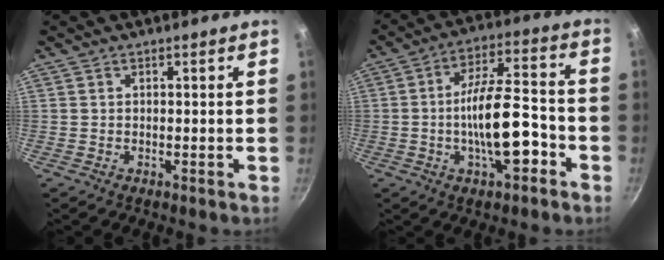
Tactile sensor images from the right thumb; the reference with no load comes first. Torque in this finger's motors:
{"motor_torque": [3.12, 1.89, 1.95, -0.83, 0.58]}